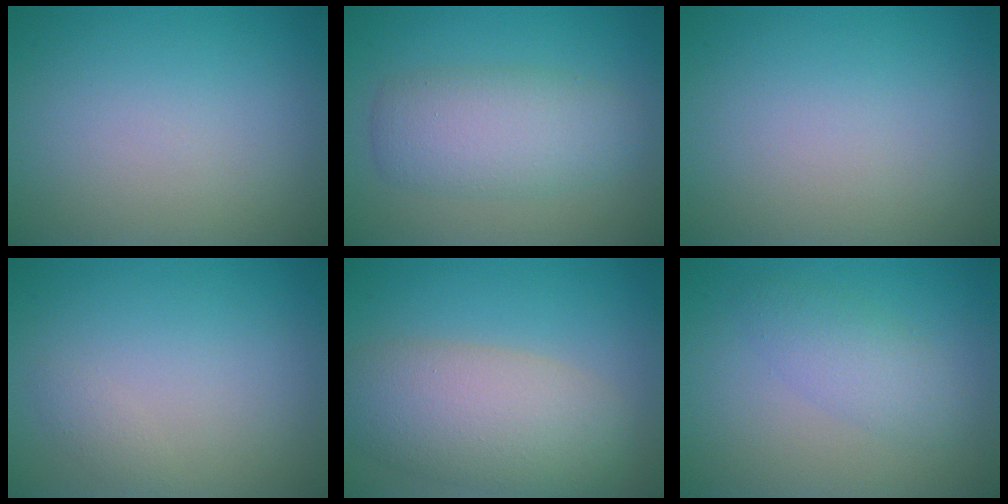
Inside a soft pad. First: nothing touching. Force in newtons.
{"total": 4.9, "press": 4.9, "slide": 0.1}
{"total": 0.0}
{"total": 0.7, "press": 0.7, "slide": 0.0}
{"total": 7.3, "press": 7.3, "slide": 0.5}
{"total": 2.6, "press": 2.6, "slide": 0.1}